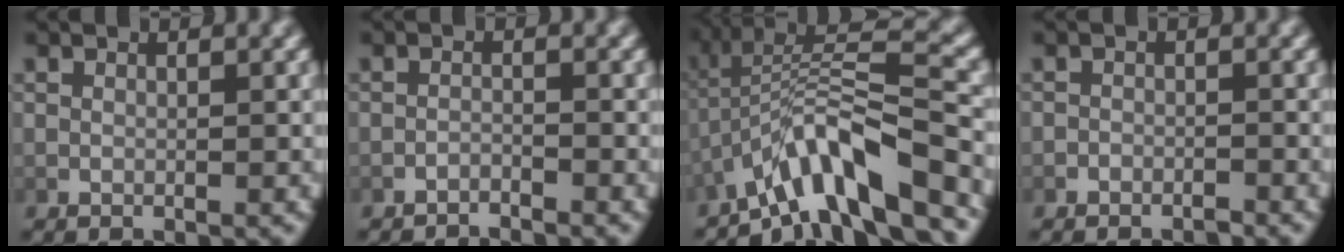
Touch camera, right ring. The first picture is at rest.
{"total": 2.4, "force": [-2.4, 0.1, 0.0], "torque": [-0.003, -0.008, -0.039]}
{"total": 9.2, "force": [-3.1, 3.3, 8.0], "torque": [-0.118, 0.012, -0.043]}
{"total": 1.3, "force": [-1.3, 0.2, 0.0], "torque": [0.000, -0.003, -0.021]}